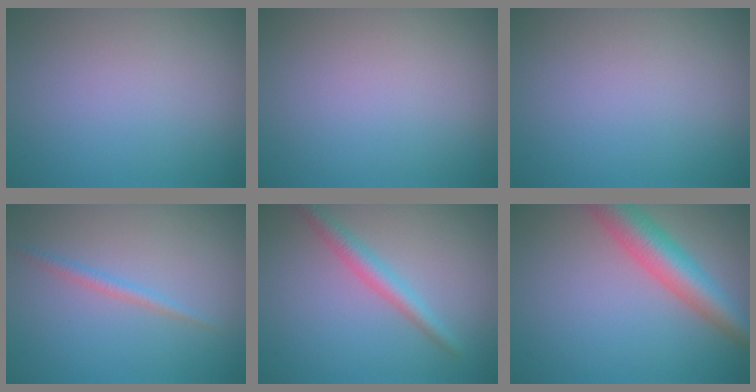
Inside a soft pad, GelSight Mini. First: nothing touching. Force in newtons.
{"total": 0.0}
{"total": 0.0}
{"total": 1.2, "press": 1.2, "slide": 0.1}
{"total": 2.5, "press": 2.5, "slide": 0.0}
{"total": 5.7, "press": 5.7, "slide": 0.3}